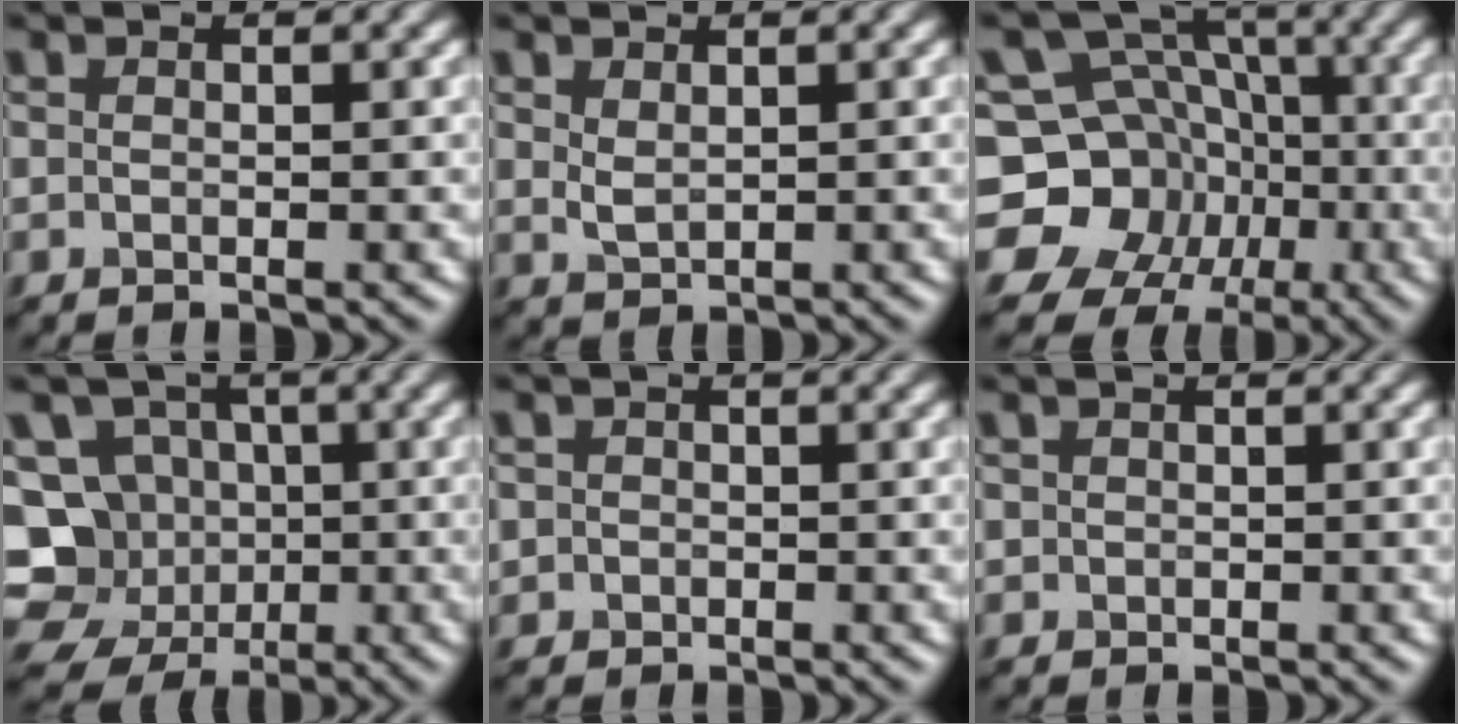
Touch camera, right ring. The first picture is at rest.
{"total": 1.1, "force": [0.7, 0.6, 0.5], "torque": [-0.017, 0.001, 0.021]}
{"total": 14.6, "force": [-5.4, 12.7, 4.7], "torque": [-0.117, -0.005, -0.104]}
{"total": 8.6, "force": [-2.0, 7.9, 2.6], "torque": [-0.031, 0.023, -0.065]}
{"total": 1.2, "force": [0.1, 1.2, -0.1], "torque": [0.008, 0.001, -0.003]}
{"total": 0.6, "force": [0.1, 0.6, -0.2], "torque": [0.005, 0.003, 0.000]}